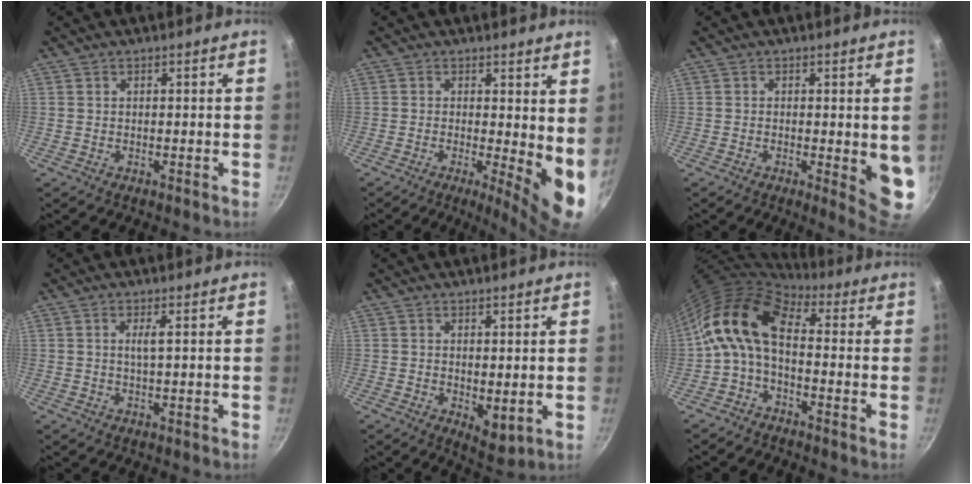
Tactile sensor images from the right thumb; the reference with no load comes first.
{"total": 8.4, "force": [0.0, 2.6, 8.0], "torque": [-0.099, -0.020, 0.002]}
{"total": 7.3, "force": [-0.7, 2.1, 6.9], "torque": [-0.075, -0.018, -0.008]}
{"total": 1.9, "force": [0.4, 0.1, 1.9], "torque": [-0.040, 0.000, 0.010]}
{"total": 4.7, "force": [0.6, 2.4, 4.0], "torque": [-0.049, -0.020, 0.013]}
{"total": 10.7, "force": [-0.4, 6.1, 8.7], "torque": [-0.157, 0.035, -0.025]}